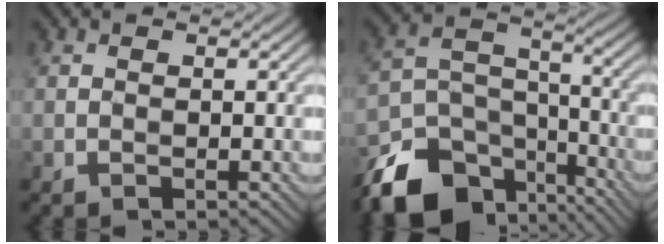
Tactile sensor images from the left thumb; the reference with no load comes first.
{"total": 14.0, "force": [-9.8, 7.8, 6.3], "torque": [-0.149, -0.031, -0.166]}